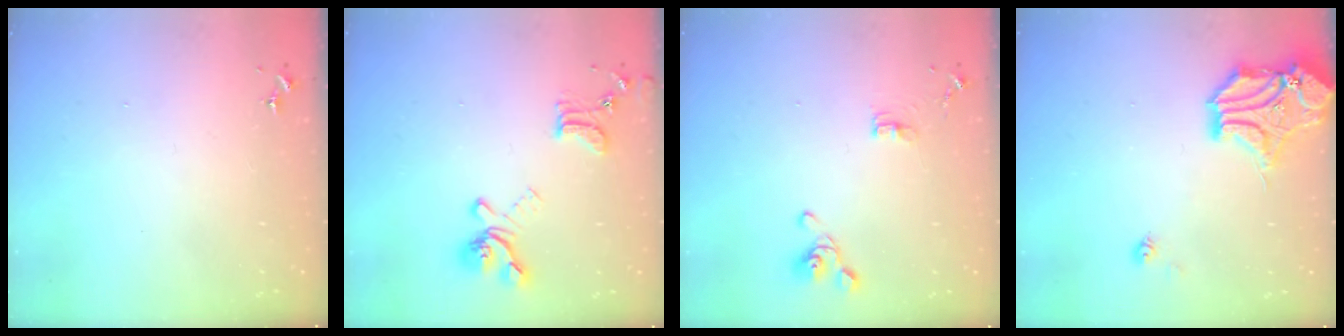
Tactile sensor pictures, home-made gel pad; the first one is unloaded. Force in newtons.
{"total": 16.5, "press": 16.4, "slide": 1.7}
{"total": 8.8, "press": 8.5, "slide": 2.0}
{"total": 15.6, "press": 15.4, "slide": 2.4}